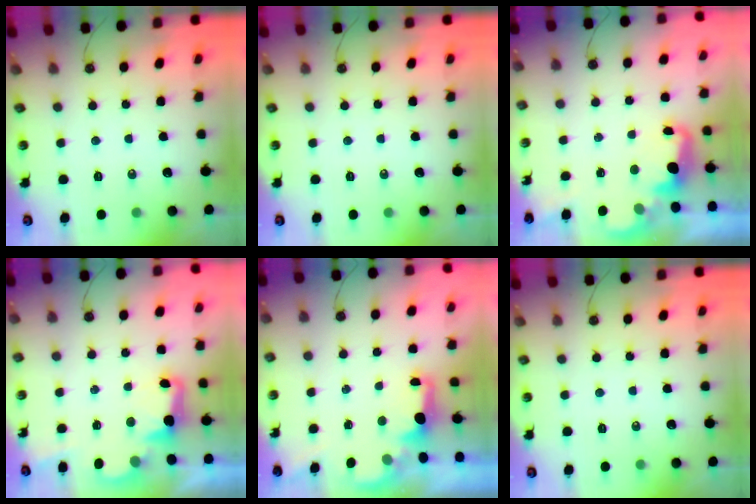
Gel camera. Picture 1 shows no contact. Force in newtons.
{"total": 0.0}
{"total": 2.7, "press": 2.6, "slide": 0.7}
{"total": 3.2, "press": 3.1, "slide": 0.6}
{"total": 1.7, "press": 1.6, "slide": 0.6}
{"total": 0.0}